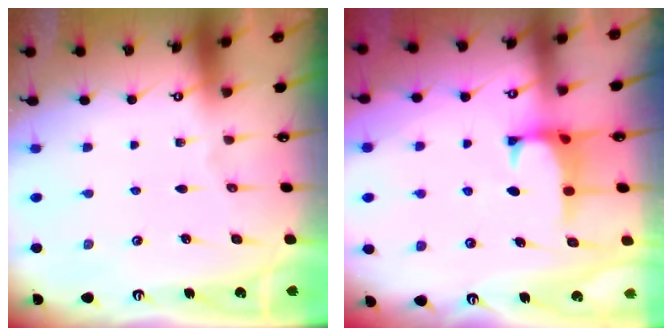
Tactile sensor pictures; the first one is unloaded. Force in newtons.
{"total": 1.1, "press": 0.9, "slide": 0.6}